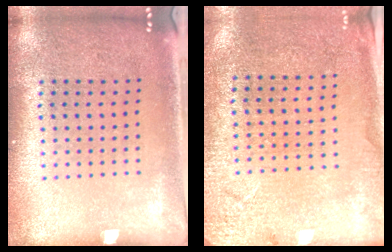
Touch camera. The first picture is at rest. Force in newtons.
{"total": 2.6, "press": 2.5, "slide": 0.5}